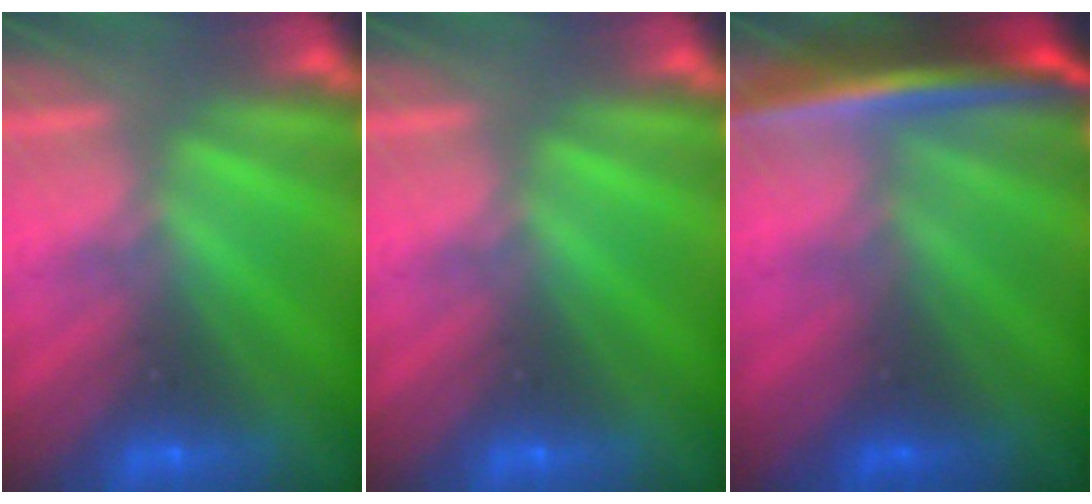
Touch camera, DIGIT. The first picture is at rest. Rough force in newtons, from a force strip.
{"total": 0.0}
{"total": 5.5}